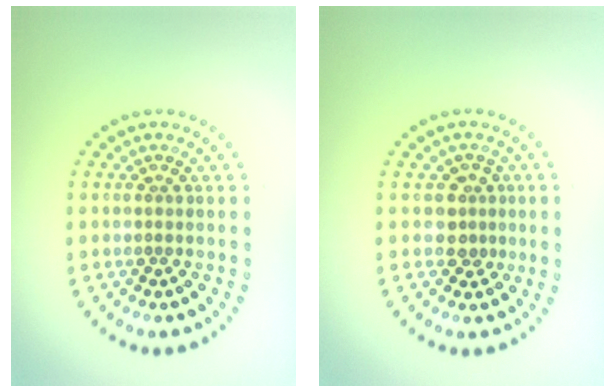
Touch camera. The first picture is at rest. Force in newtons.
{"total": 2.0, "press": 1.7, "slide": 1.2}